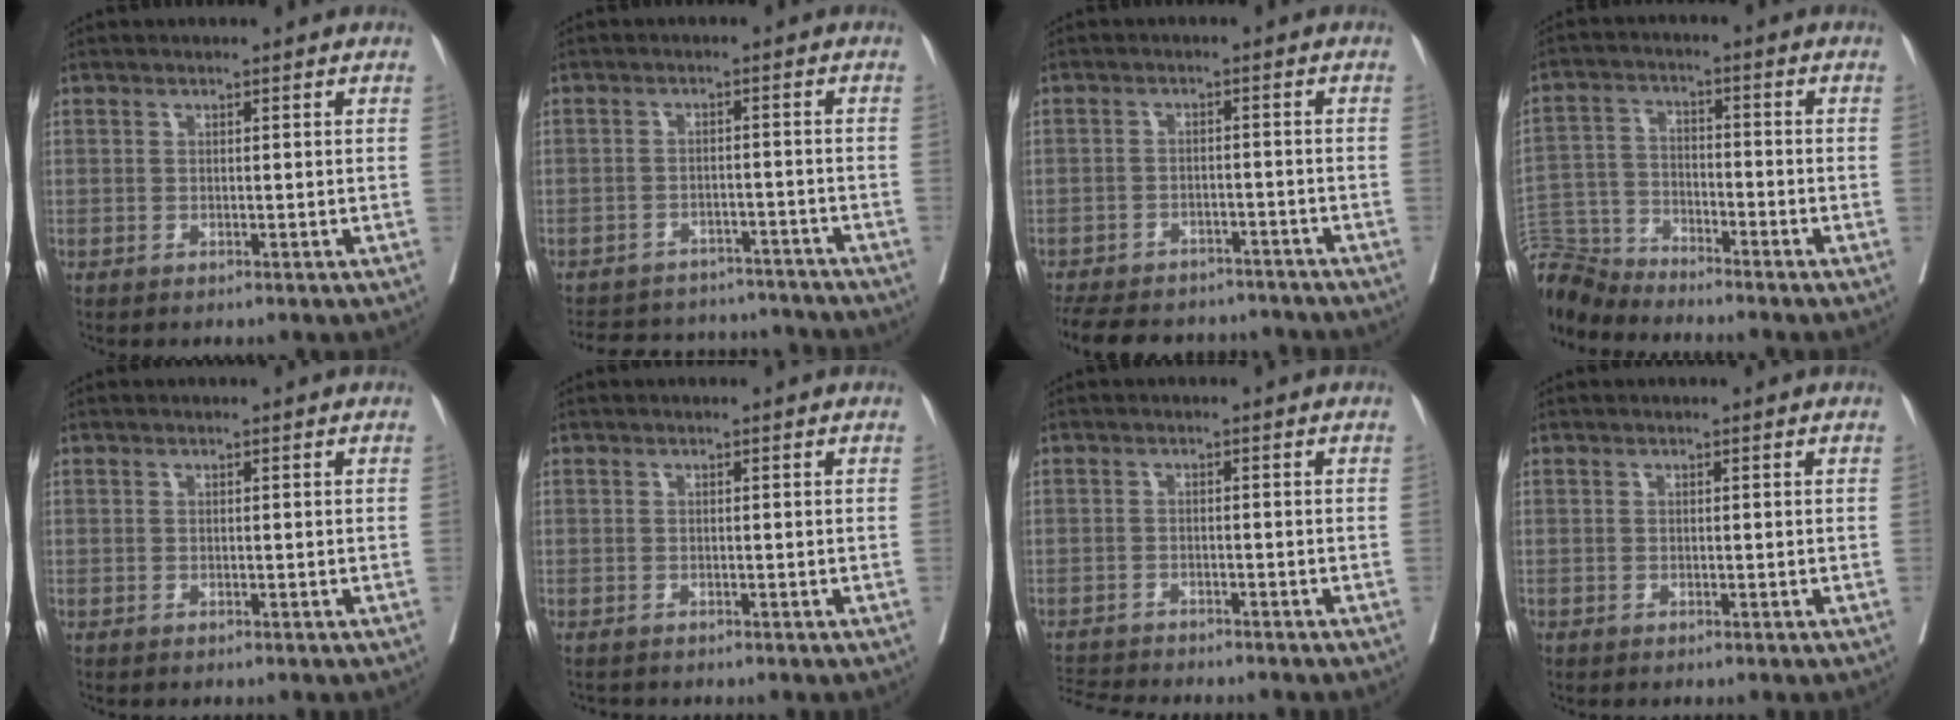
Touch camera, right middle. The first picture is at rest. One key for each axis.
{"total": 15.8, "fx": -14.6, "fy": 4.9, "fz": 3.6, "tx": -0.077, "ty": 0.015, "tz": -0.188}
{"total": 16.3, "fx": -14.3, "fy": 6.1, "fz": 5.2, "tx": -0.128, "ty": -0.002, "tz": -0.189}
{"total": 8.9, "fx": -8.9, "fy": 0.3, "fz": -0.1, "tx": -0.003, "ty": 0.009, "tz": -0.175}
{"total": 0.0}
{"total": 1.1, "fx": -1.1, "fy": 0.3, "fz": 0.2, "tx": -0.008, "ty": -0.003, "tz": -0.018}
{"total": 7.6, "fx": -7.3, "fy": 0.6, "fz": 2.0, "tx": -0.025, "ty": -0.006, "tz": -0.112}
{"total": 0.0}